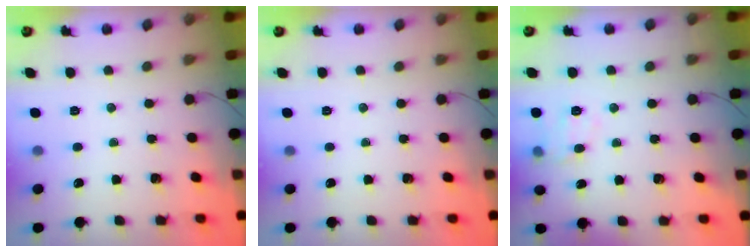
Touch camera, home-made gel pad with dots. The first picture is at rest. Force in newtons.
{"total": 0.0}
{"total": 7.0, "press": 6.9, "slide": 0.7}